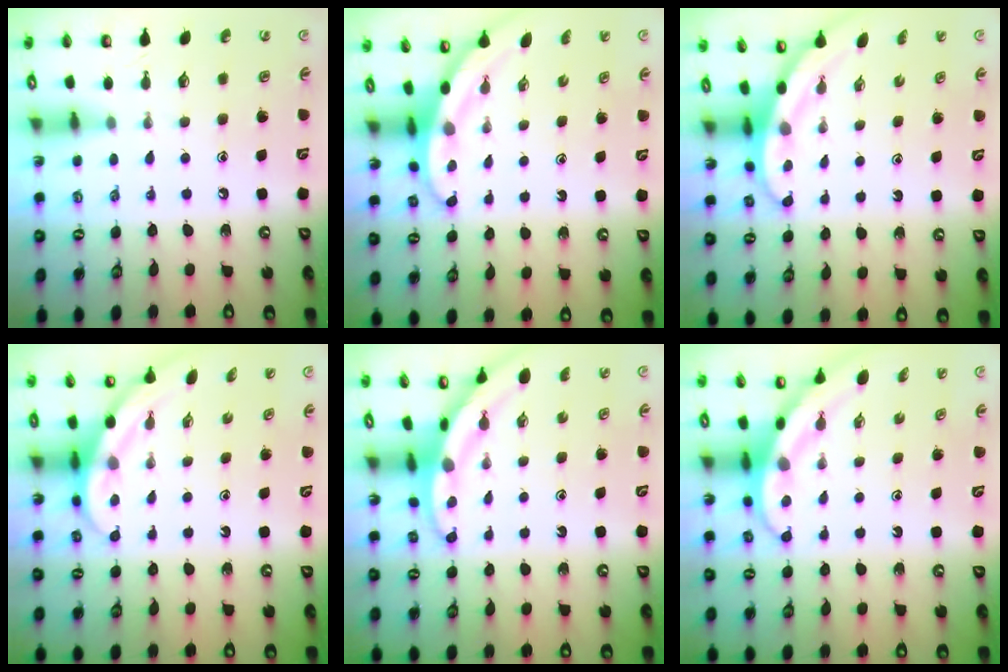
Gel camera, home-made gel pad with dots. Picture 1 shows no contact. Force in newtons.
{"total": 3.0, "press": 3.0, "slide": 0.1}
{"total": 3.2, "press": 3.2, "slide": 0.1}
{"total": 5.4, "press": 5.4, "slide": 0.3}
{"total": 3.3, "press": 3.3, "slide": 0.2}
{"total": 4.0, "press": 3.9, "slide": 0.4}